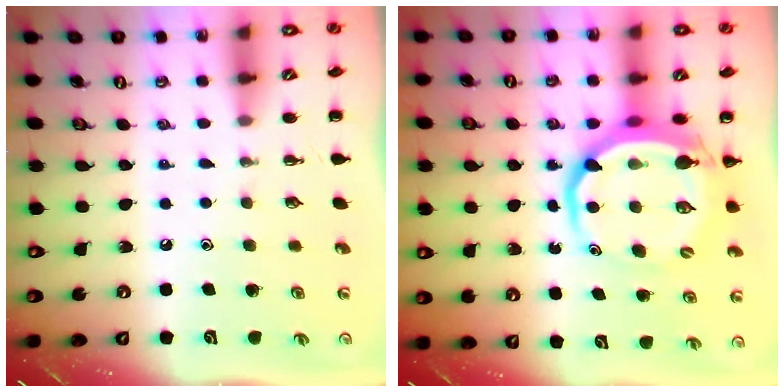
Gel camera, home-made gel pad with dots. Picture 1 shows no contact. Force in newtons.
{"total": 10.2, "press": 9.8, "slide": 2.8}